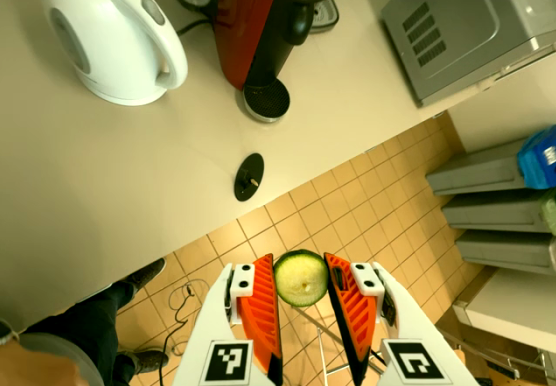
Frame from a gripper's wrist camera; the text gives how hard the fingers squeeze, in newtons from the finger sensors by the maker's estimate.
{"total": 8.4, "left": 8.2, "right": 8.6}